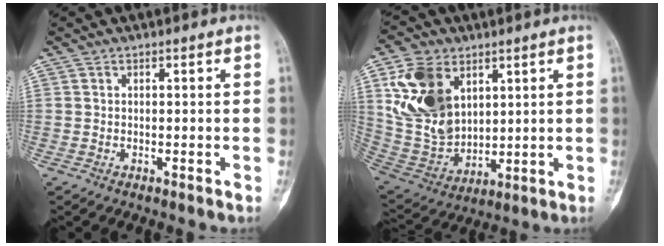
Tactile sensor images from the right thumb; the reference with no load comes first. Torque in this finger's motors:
{"motor_torque": [1.34, 1.55, 0.74, 0.11, 0.09]}